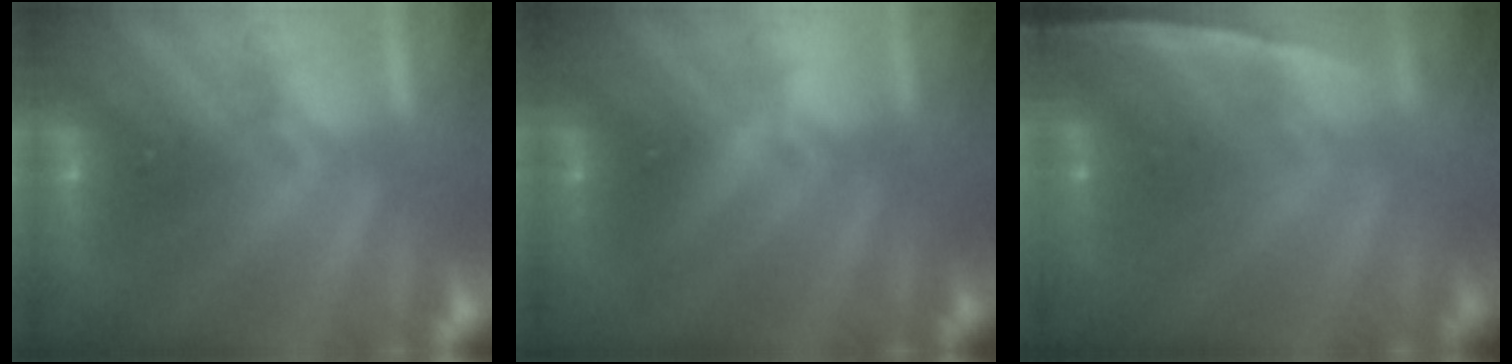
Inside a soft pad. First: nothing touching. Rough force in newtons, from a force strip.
{"total": 2.9}
{"total": 1.6}